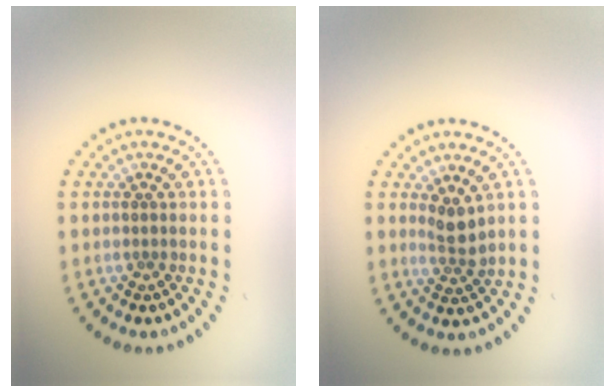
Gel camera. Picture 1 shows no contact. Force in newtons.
{"total": 2.2, "press": 1.9, "slide": 1.2}